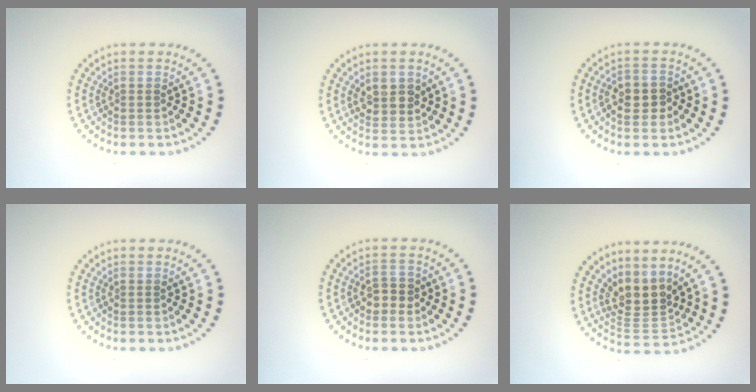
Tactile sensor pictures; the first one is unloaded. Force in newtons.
{"total": 2.2, "press": 2.0, "slide": 0.7}
{"total": 1.9, "press": 1.8, "slide": 0.6}
{"total": 0.0}
{"total": 1.9, "press": 1.8, "slide": 0.5}
{"total": 3.5, "press": 2.6, "slide": 2.3}